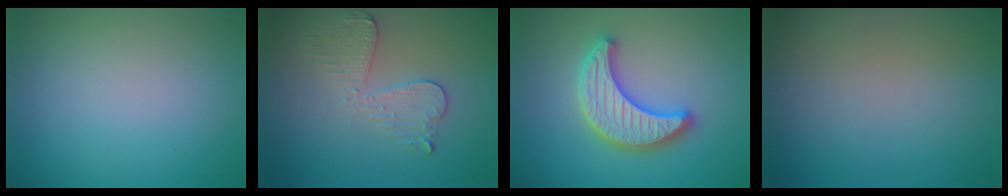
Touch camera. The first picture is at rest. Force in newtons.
{"total": 3.1, "press": 2.7, "slide": 1.4}
{"total": 5.3, "press": 5.2, "slide": 0.8}
{"total": 0.0}